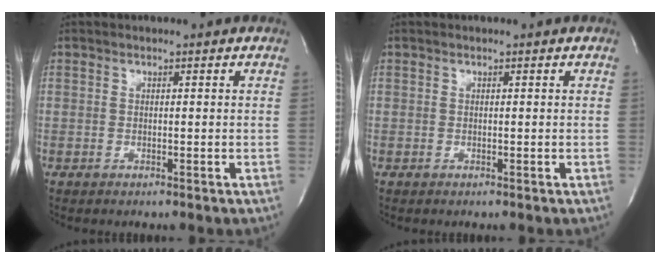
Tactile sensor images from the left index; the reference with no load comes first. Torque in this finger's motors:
{"motor_torque": [0.38, 0.34, -0.02, 0.00]}